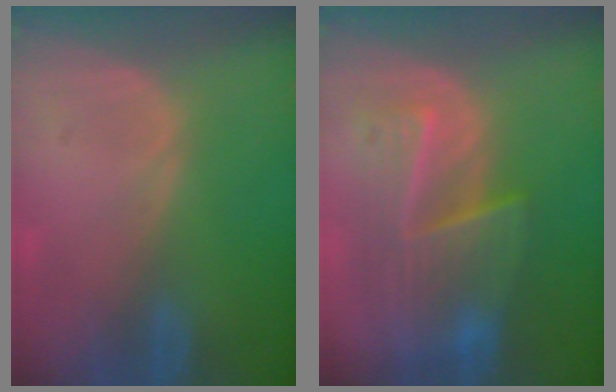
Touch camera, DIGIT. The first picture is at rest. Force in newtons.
{"total": 8.9, "press": 8.1, "slide": 3.7}